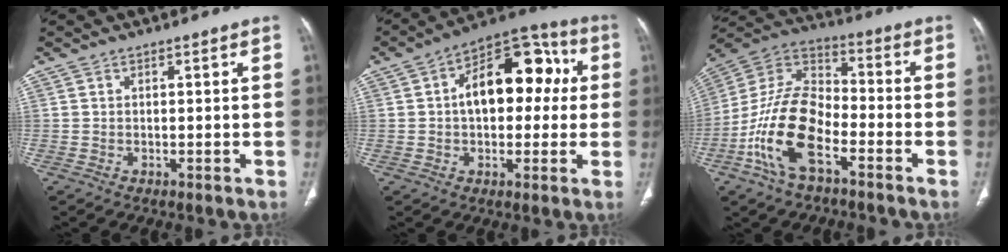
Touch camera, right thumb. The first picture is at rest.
{"total": 16.9, "force": [2.2, 10.2, 13.3], "torque": [-0.149, 0.044, 0.024]}
{"total": 16.9, "force": [-6.8, 8.5, 12.9], "torque": [-0.241, 0.052, -0.134]}